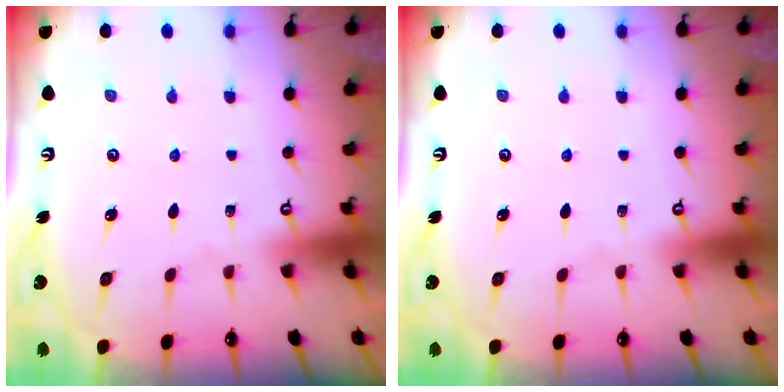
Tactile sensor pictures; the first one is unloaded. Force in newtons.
{"total": 0.0}